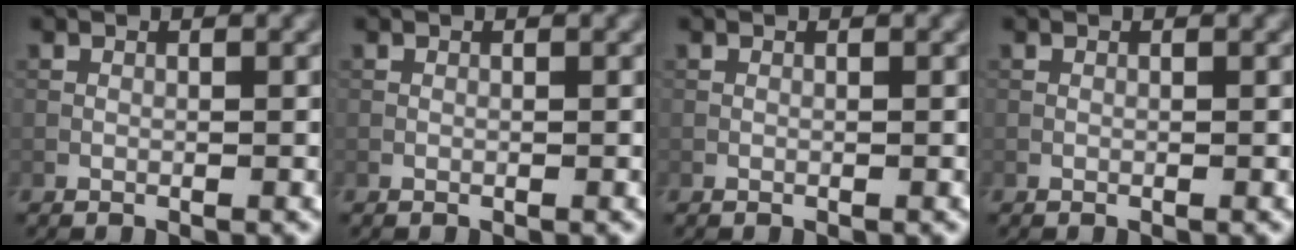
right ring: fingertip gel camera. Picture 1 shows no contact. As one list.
[{"total": 0.0}, {"total": 0.0}, {"total": 0.0}]